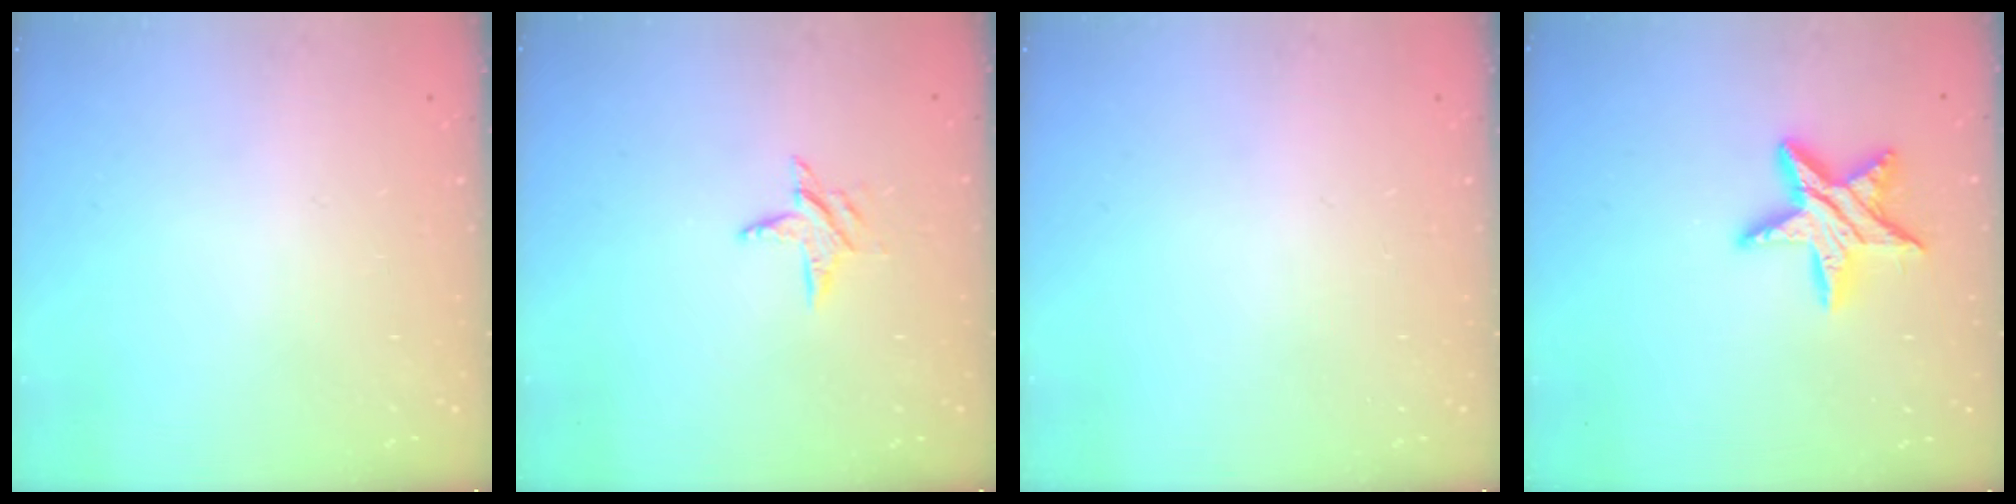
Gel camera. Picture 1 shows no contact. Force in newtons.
{"total": 5.4, "press": 5.4, "slide": 0.5}
{"total": 0.0}
{"total": 12.3, "press": 12.2, "slide": 0.7}